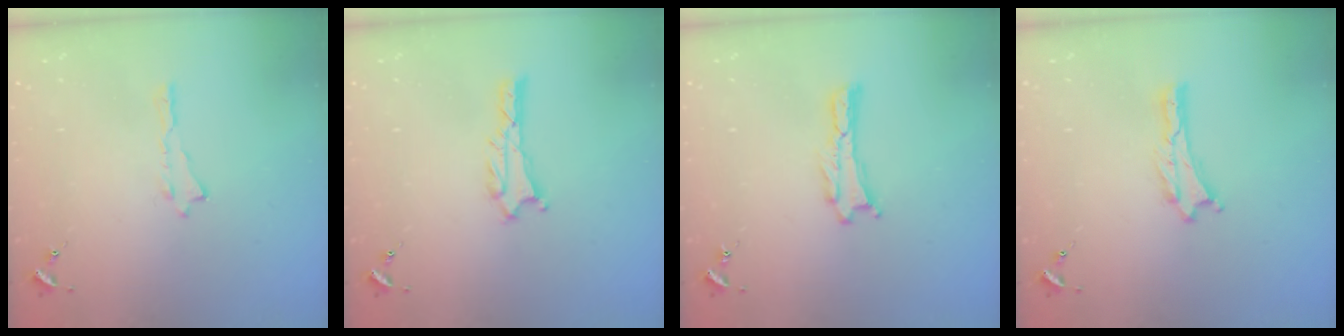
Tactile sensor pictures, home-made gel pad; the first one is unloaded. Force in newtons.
{"total": 1.3, "press": 1.3, "slide": 0.3}
{"total": 0.0}
{"total": 0.0}